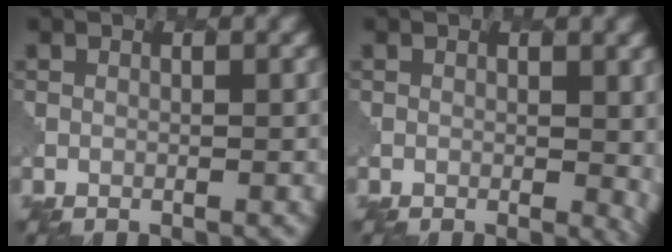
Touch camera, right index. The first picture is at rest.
{"total": 2.4, "force": [0.4, 1.5, 1.9], "torque": [-0.020, -0.006, 0.001]}